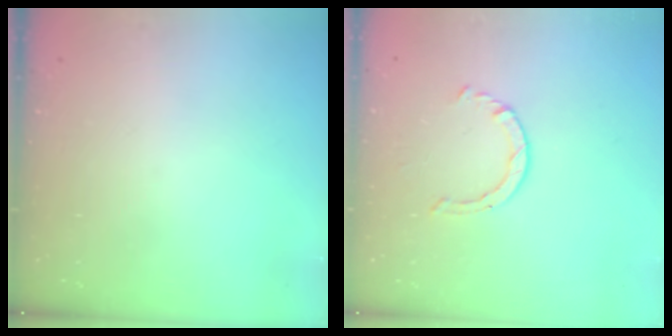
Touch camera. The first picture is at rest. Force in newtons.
{"total": 2.6, "press": 2.6, "slide": 0.3}